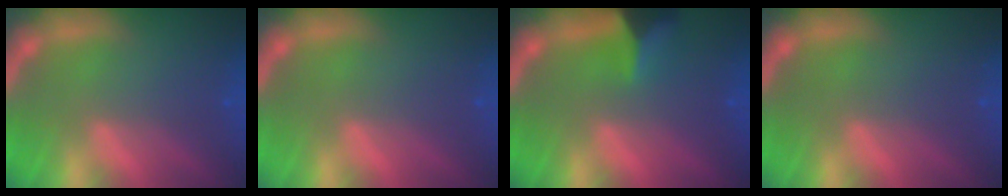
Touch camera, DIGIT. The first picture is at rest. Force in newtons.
{"total": 0.0}
{"total": 4.4}
{"total": 0.0}